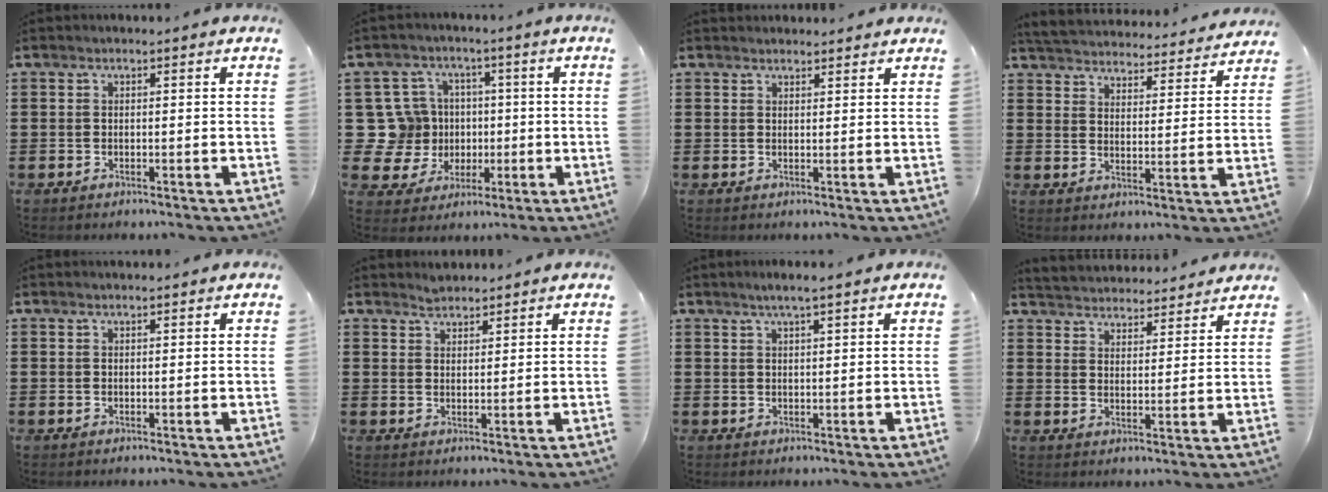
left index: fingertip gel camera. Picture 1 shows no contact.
{"total": 10.3, "force": [1.0, 9.9, 2.9], "torque": [-0.123, 0.012, 0.031]}
{"total": 1.6, "force": [1.6, 0.3, 0.0], "torque": [-0.004, 0.002, 0.032]}
{"total": 4.4, "force": [4.4, 0.0, 0.0], "torque": [-0.025, -0.035, 0.072]}
{"total": 0.7, "force": [0.6, 0.0, 0.4], "torque": [-0.009, 0.000, 0.012]}
{"total": 2.0, "force": [2.0, 0.4, 0.1], "torque": [-0.007, 0.002, 0.039]}
{"total": 2.6, "force": [1.9, 0.0, 1.8], "torque": [-0.037, 0.002, 0.034]}
{"total": 4.0, "force": [3.9, 0.2, -0.6], "torque": [-0.008, -0.022, 0.070]}